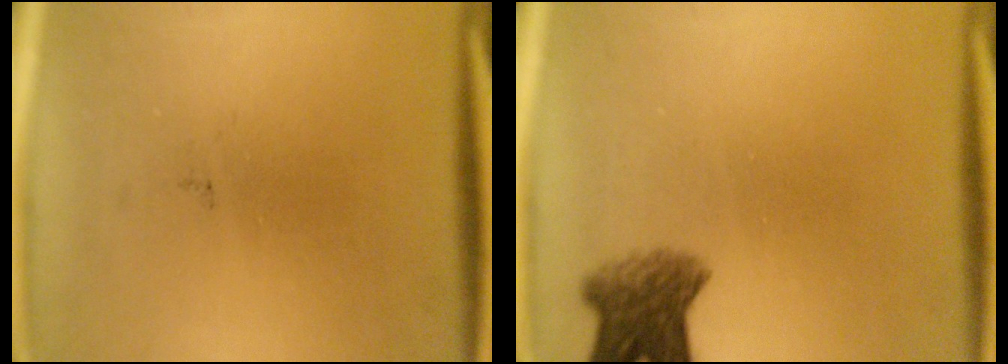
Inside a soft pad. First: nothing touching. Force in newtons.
{"total": 5.5}